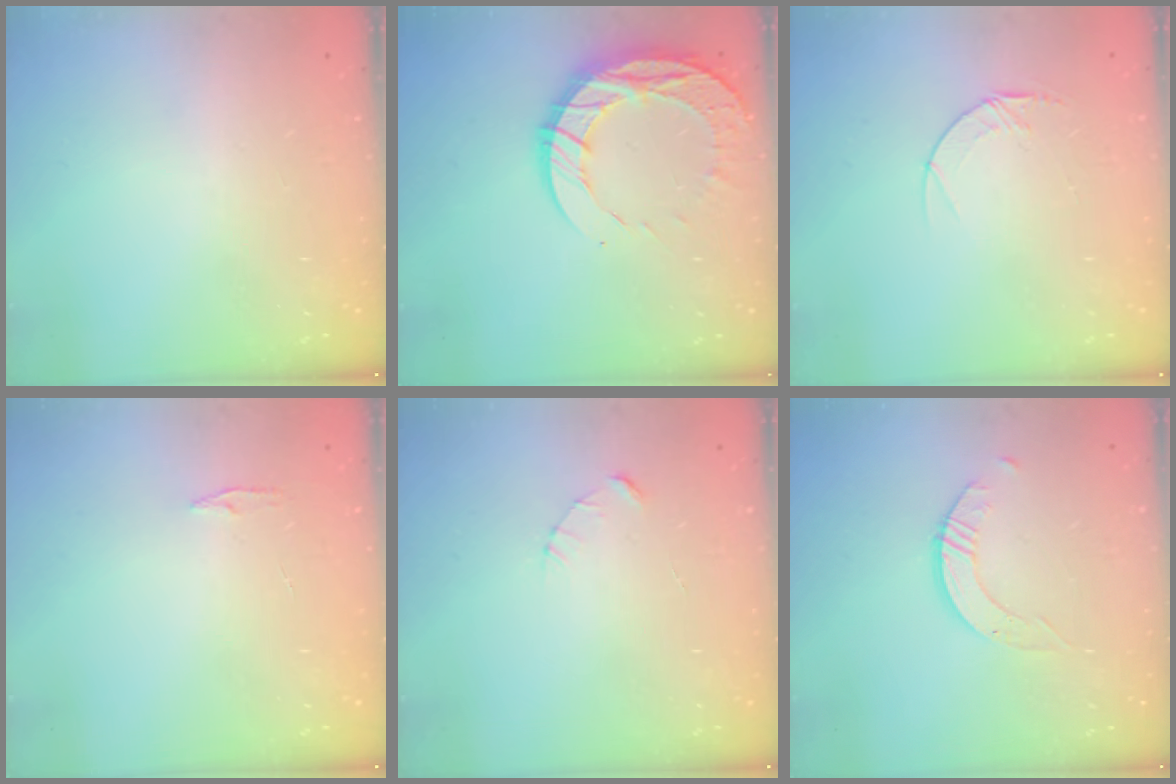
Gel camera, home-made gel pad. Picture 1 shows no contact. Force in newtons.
{"total": 13.8, "press": 13.7, "slide": 1.1}
{"total": 4.6, "press": 4.6, "slide": 0.4}
{"total": 3.8, "press": 3.7, "slide": 0.5}
{"total": 2.3, "press": 2.3, "slide": 0.3}
{"total": 3.0, "press": 3.0, "slide": 0.2}